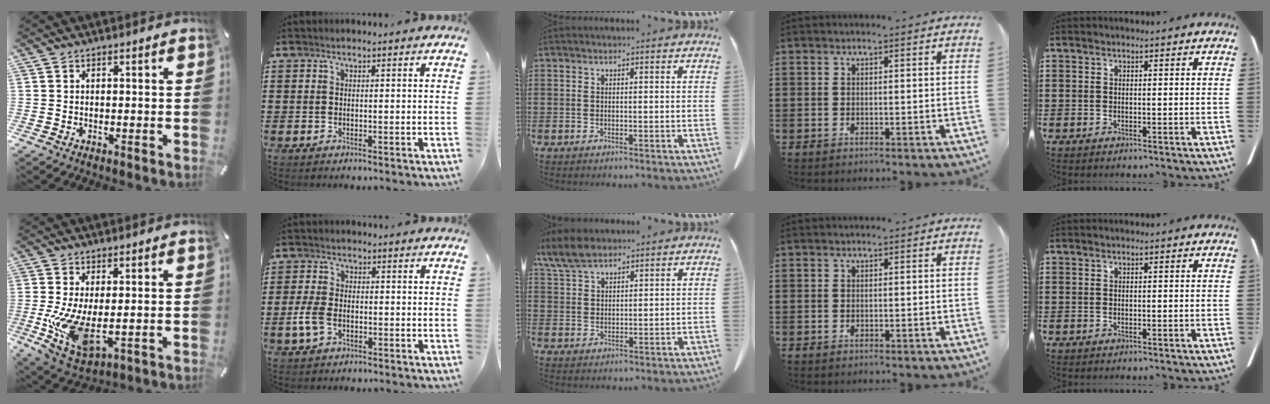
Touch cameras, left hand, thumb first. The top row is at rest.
{"thumb": {"total": 11.8, "force": [-0.5, 5.5, 10.4], "torque": [-0.216, -0.025, 0.000]}, "index": {"total": 4.2, "force": [-1.2, 2.4, 3.2], "torque": [-0.085, -0.005, -0.028]}, "middle": {"total": 5.7, "force": [4.5, 1.8, 2.9], "torque": [-0.069, -0.002, 0.085]}}